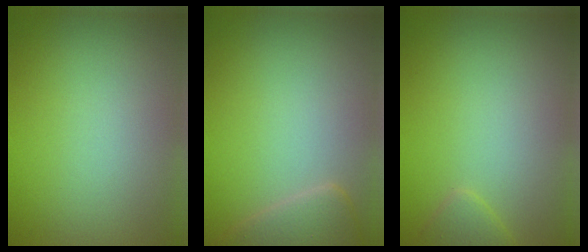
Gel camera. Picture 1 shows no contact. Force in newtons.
{"total": 2.5, "press": 2.5, "slide": 0.3}
{"total": 1.3, "press": 1.3, "slide": 0.0}